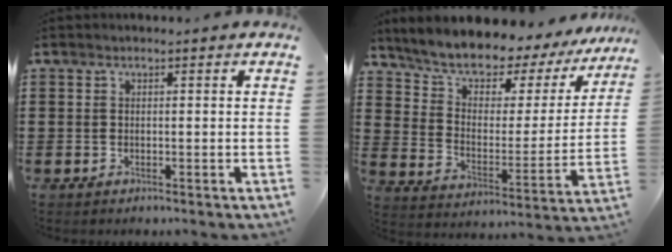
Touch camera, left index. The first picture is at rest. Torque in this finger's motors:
{"motor_torque": [2.14, 0.00, 1.05, 0.21]}